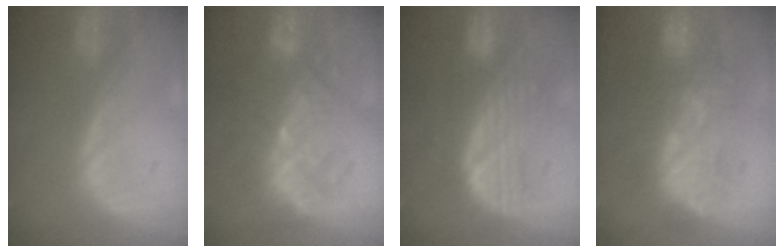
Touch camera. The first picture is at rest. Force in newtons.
{"total": 9.4, "press": 9.1, "slide": 2.6}
{"total": 8.5, "press": 8.2, "slide": 2.3}
{"total": 9.7, "press": 9.6, "slide": 1.4}